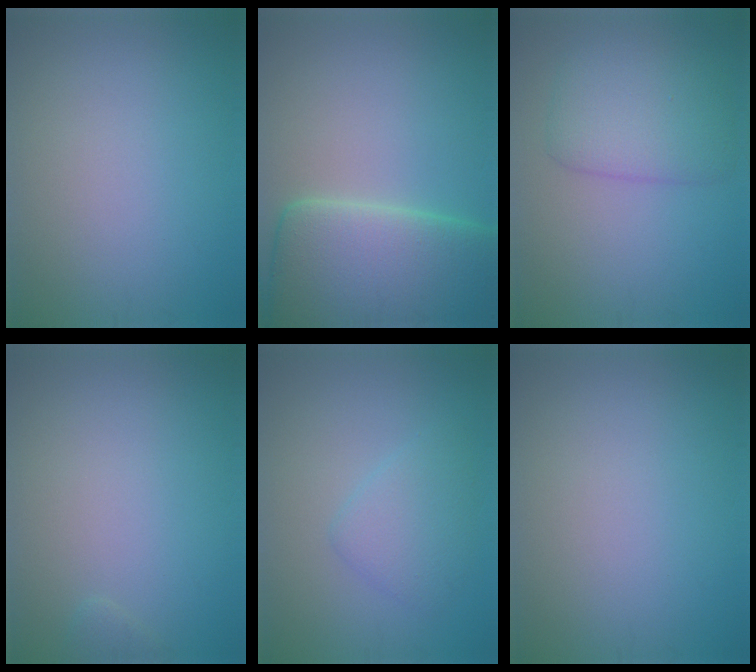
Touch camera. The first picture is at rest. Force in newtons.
{"total": 12.5, "press": 12.5, "slide": 0.7}
{"total": 4.5, "press": 4.5, "slide": 0.2}
{"total": 0.6, "press": 0.6, "slide": 0.1}
{"total": 2.6, "press": 2.6, "slide": 0.2}
{"total": 0.0}